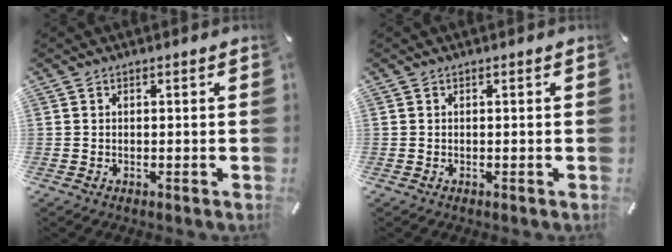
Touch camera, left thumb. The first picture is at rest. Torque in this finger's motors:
{"motor_torque": [-0.07, 0.23, 0.10, -0.14, -0.01]}